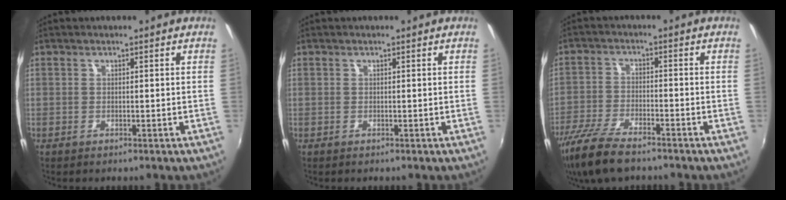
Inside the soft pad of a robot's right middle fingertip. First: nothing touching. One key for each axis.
{"total": 0.0}
{"total": 11.9, "fx": -9.3, "fy": 3.2, "fz": 6.7, "tx": -0.160, "ty": -0.032, "tz": -0.176}